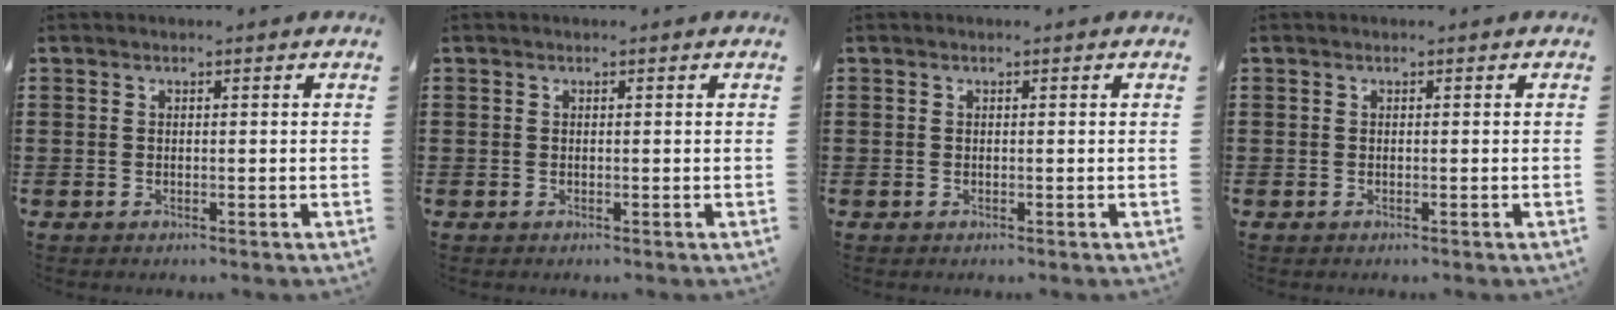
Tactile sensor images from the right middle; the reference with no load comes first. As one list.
[{"total": 0.0}, {"total": 0.0}, {"total": 0.0}]